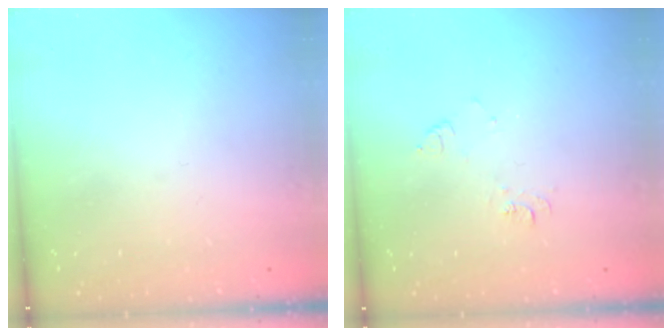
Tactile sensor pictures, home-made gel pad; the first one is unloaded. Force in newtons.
{"total": 6.2, "press": 6.2, "slide": 0.5}